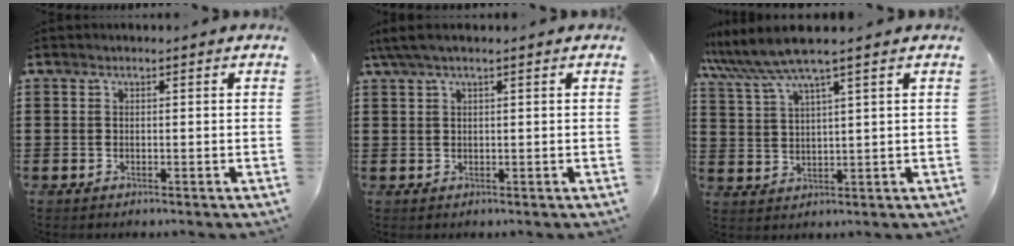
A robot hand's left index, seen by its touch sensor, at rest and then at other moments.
{"total": 2.3, "force": [1.0, 0.1, 2.1], "torque": [-0.039, 0.000, 0.017]}
{"total": 5.9, "force": [4.4, -0.2, 3.9], "torque": [-0.090, -0.012, 0.075]}